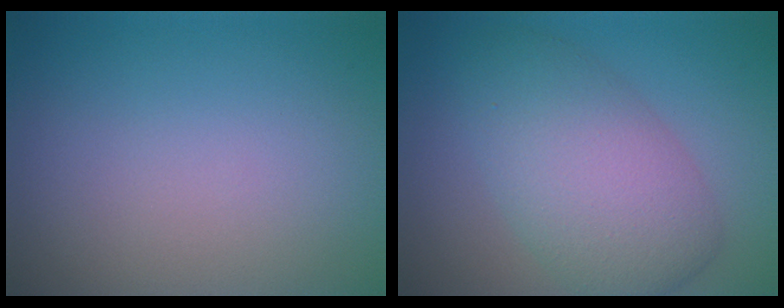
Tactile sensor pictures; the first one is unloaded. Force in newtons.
{"total": 7.0, "press": 7.0, "slide": 0.2}